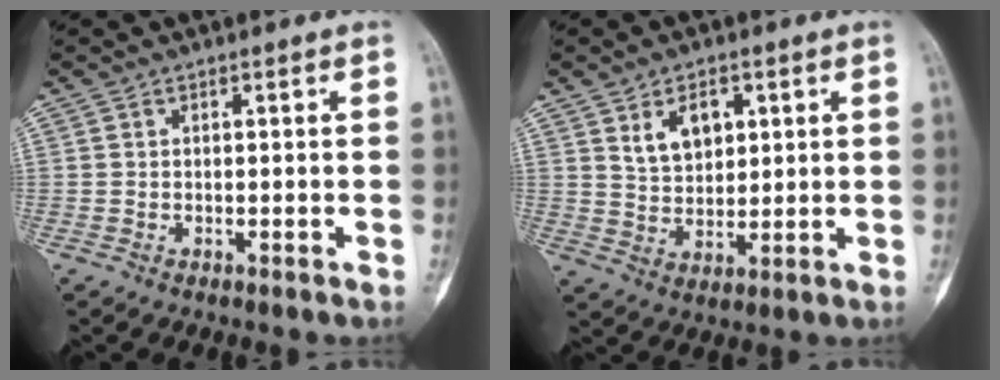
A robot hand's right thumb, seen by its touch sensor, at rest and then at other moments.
{"total": 7.0, "force": [2.9, 4.4, 4.6], "torque": [-0.057, -0.018, 0.058]}